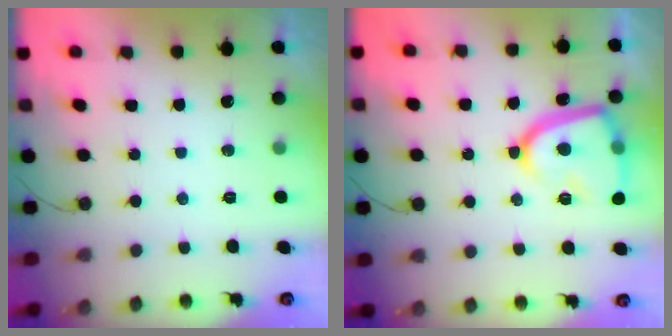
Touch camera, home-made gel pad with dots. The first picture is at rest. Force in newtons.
{"total": 17.7, "press": 17.6, "slide": 1.6}